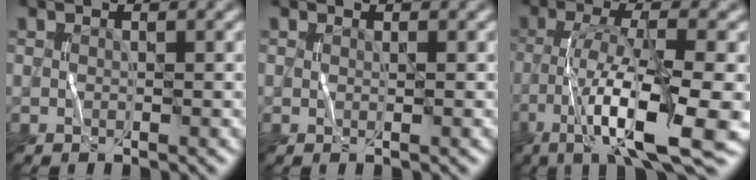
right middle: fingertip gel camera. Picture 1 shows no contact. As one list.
[{"total": 0.0}, {"total": 11.2, "force": [-4.9, 2.3, 9.8], "torque": [-0.170, -0.002, -0.087]}]